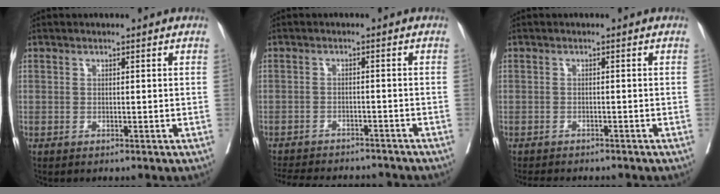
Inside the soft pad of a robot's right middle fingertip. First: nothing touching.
{"total": 14.6, "force": [-13.2, 3.9, 4.8], "torque": [-0.105, -0.004, -0.175]}
{"total": 5.6, "force": [-4.9, 1.8, 1.9], "torque": [-0.023, -0.004, -0.067]}